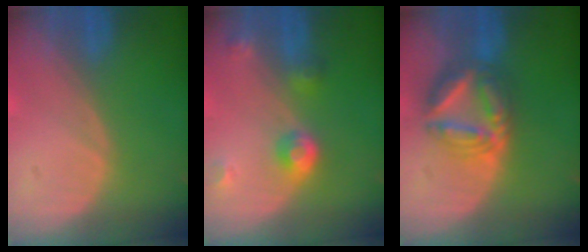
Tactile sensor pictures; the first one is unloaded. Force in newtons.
{"total": 4.9, "press": 4.4, "slide": 2.1}
{"total": 7.6, "press": 7.6, "slide": 0.8}